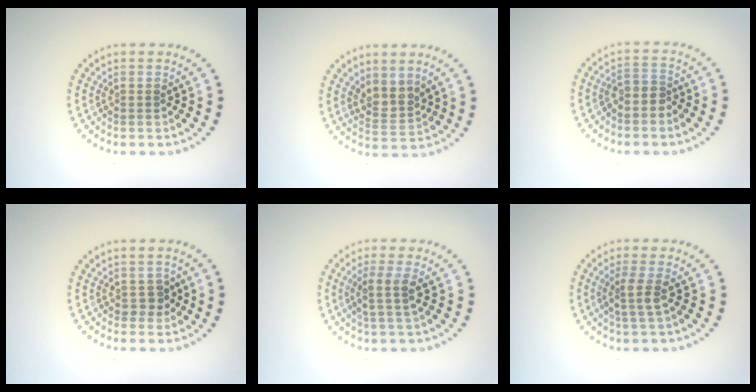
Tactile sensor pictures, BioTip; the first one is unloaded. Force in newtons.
{"total": 2.3, "press": 1.8, "slide": 1.4}
{"total": 2.0, "press": 1.8, "slide": 0.9}
{"total": 1.1, "press": 1.0, "slide": 0.6}
{"total": 2.3, "press": 1.8, "slide": 1.3}
{"total": 1.8, "press": 1.4, "slide": 1.1}